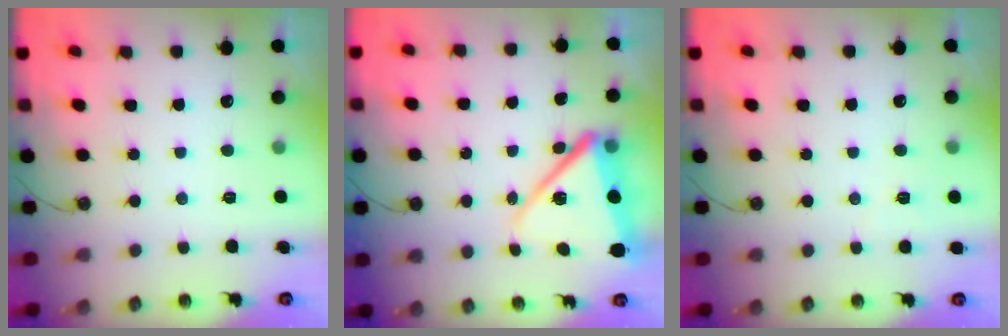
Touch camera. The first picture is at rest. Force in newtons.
{"total": 15.0, "press": 14.9, "slide": 1.8}
{"total": 2.9, "press": 2.1, "slide": 2.0}